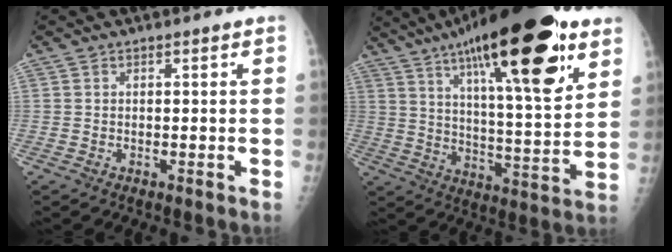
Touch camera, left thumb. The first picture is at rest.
{"total": 28.4, "force": [15.3, 7.6, 22.7], "torque": [-0.343, -0.033, 0.239]}